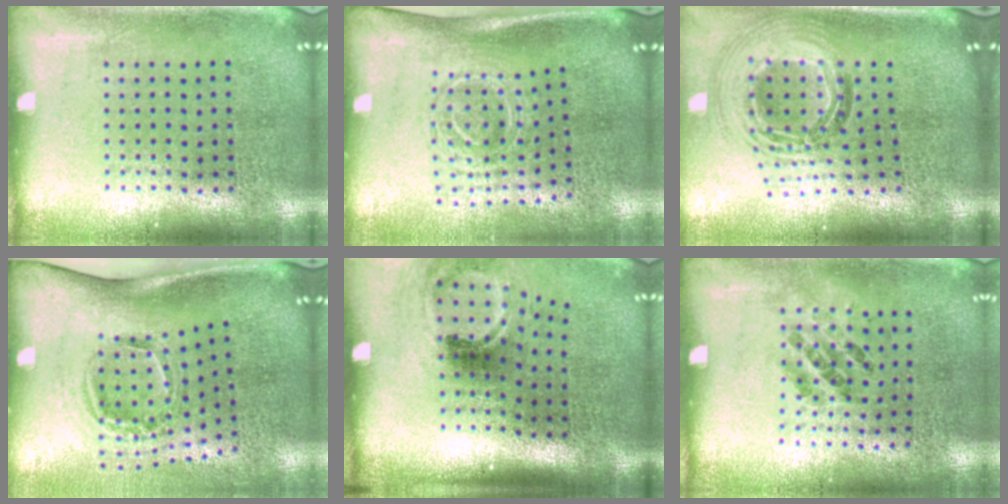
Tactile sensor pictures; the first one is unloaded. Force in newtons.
{"total": 1.7, "press": 1.3, "slide": 1.2}
{"total": 1.6, "press": 1.4, "slide": 0.8}
{"total": 2.1, "press": 1.2, "slide": 1.6}
{"total": 2.0, "press": 1.3, "slide": 1.5}
{"total": 1.1, "press": 0.7, "slide": 0.9}